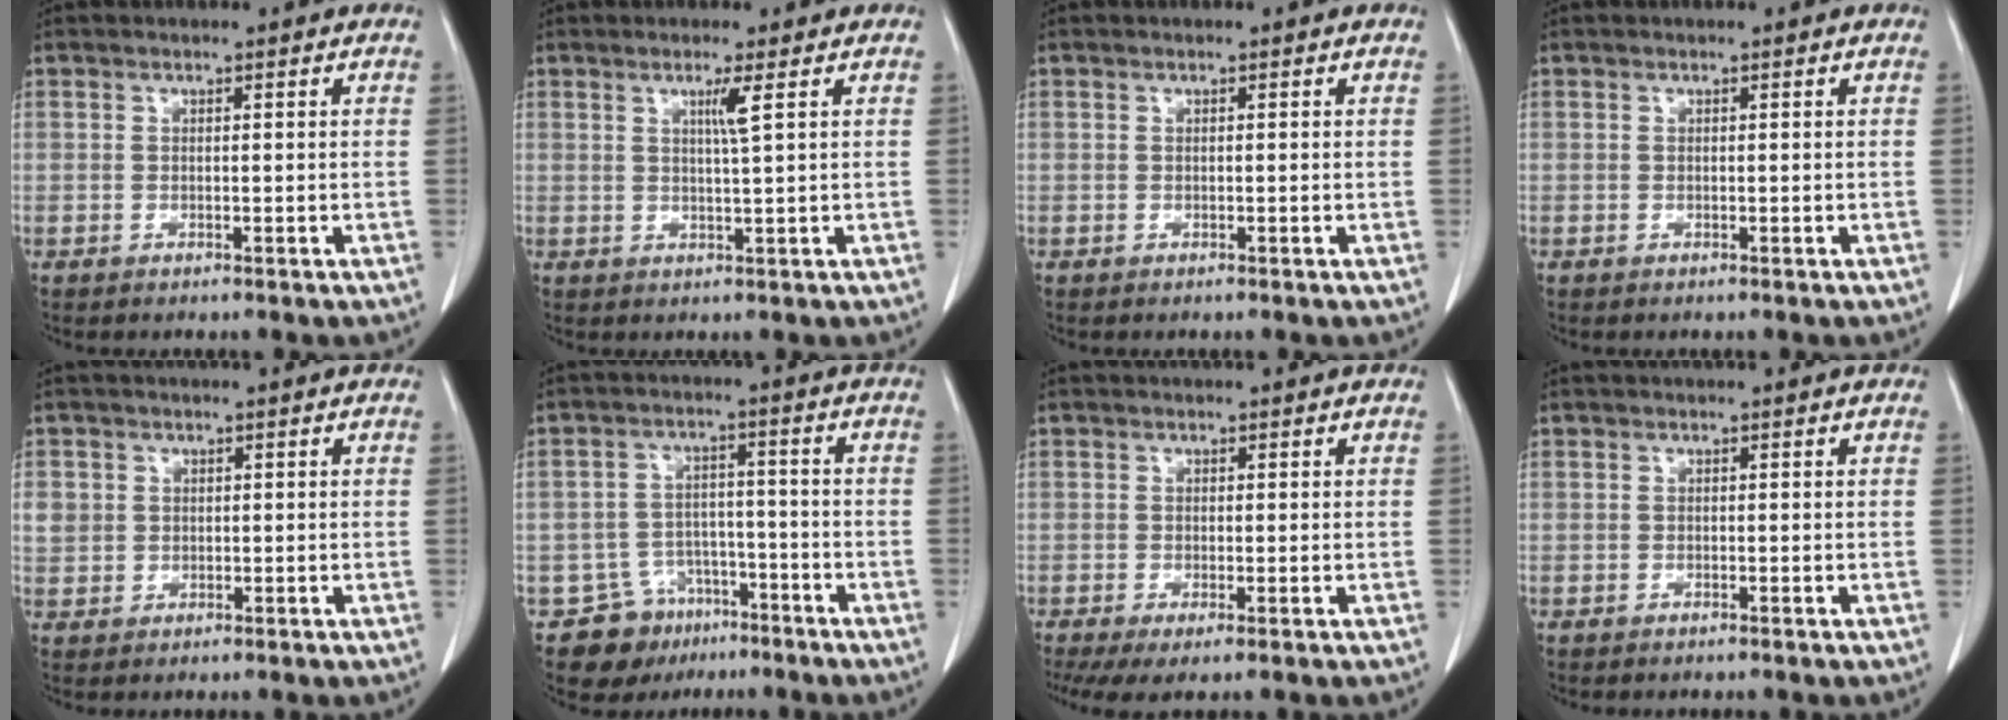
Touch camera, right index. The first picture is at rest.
{"total": 2.5, "force": [1.0, -0.7, 2.2], "torque": [-0.043, -0.005, 0.020]}
{"total": 0.0}
{"total": 0.0}
{"total": 3.6, "force": [0.8, 3.3, 1.0], "torque": [-0.019, 0.007, 0.020]}
{"total": 8.4, "force": [-5.5, 6.3, 1.1], "torque": [-0.015, 0.021, -0.079]}
{"total": 4.6, "force": [-2.7, 1.2, 3.6], "torque": [-0.064, -0.016, -0.049]}
{"total": 0.0}